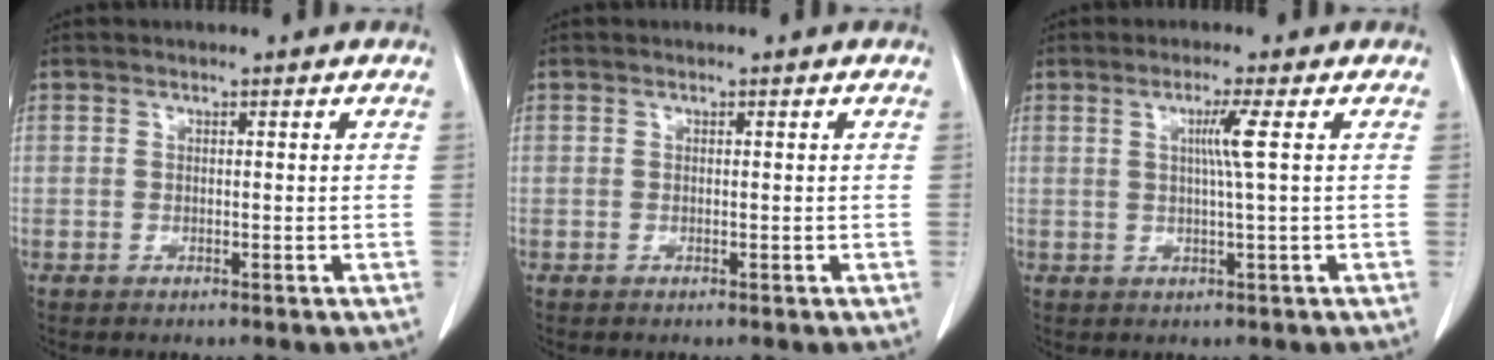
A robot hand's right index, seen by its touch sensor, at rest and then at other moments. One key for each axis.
{"total": 0.0}
{"total": 3.4, "fx": 0.7, "fy": -1.1, "fz": 3.1, "tx": -0.058, "ty": -0.002, "tz": 0.014}